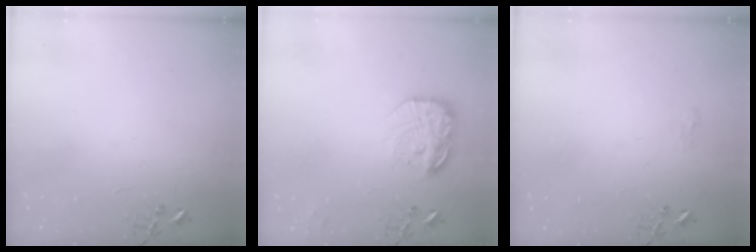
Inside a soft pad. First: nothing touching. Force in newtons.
{"total": 17.1, "press": 17.0, "slide": 1.2}
{"total": 6.3, "press": 6.3, "slide": 0.8}